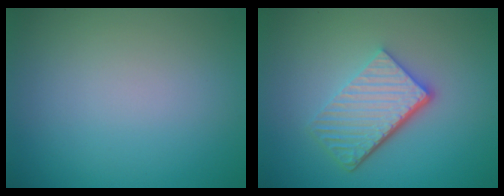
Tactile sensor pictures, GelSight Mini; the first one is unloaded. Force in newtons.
{"total": 5.5, "press": 3.9, "slide": 3.9}